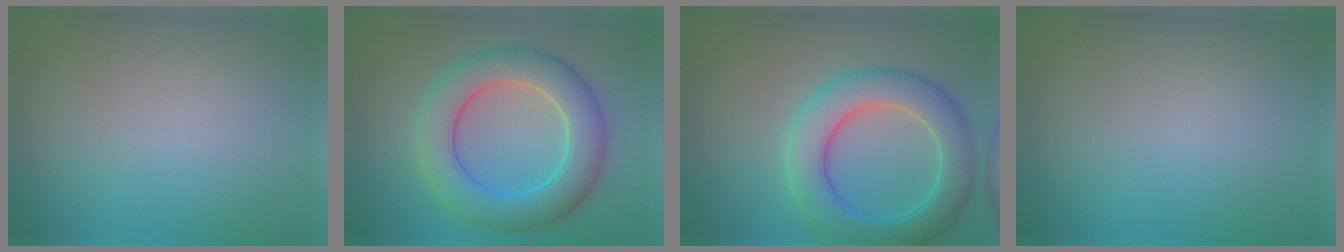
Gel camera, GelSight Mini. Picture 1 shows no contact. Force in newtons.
{"total": 7.1, "press": 7.1, "slide": 0.2}
{"total": 6.4, "press": 6.4, "slide": 0.3}
{"total": 0.0}